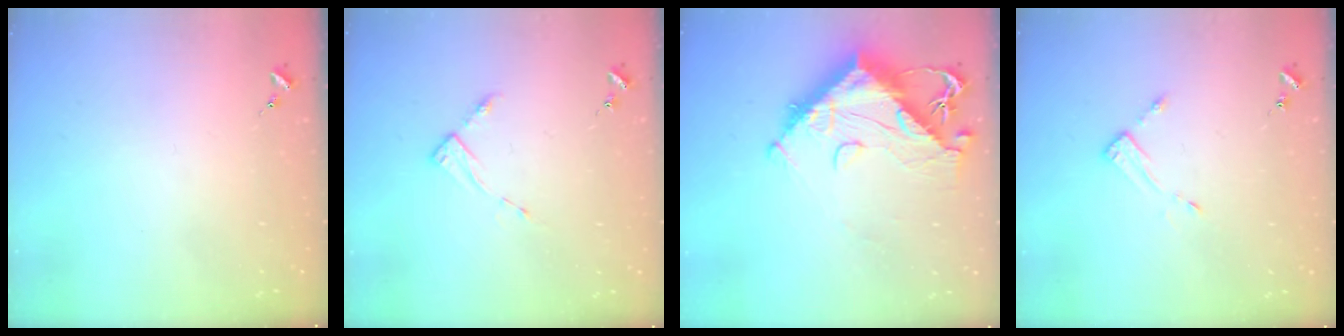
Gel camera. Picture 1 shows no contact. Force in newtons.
{"total": 2.8, "press": 2.8, "slide": 0.4}
{"total": 17.1, "press": 17.0, "slide": 1.9}
{"total": 3.5, "press": 3.5, "slide": 0.3}